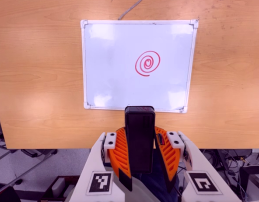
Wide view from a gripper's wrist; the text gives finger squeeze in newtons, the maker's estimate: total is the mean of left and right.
{"total": 8.4, "left": 6.9, "right": 9.8}